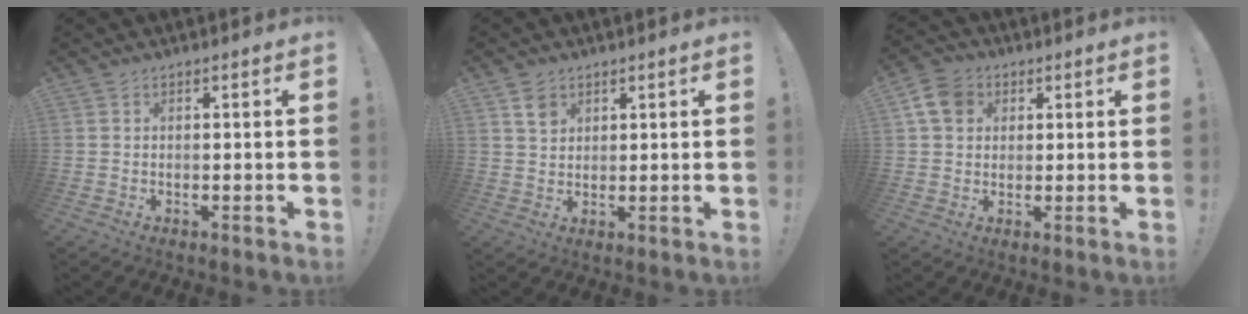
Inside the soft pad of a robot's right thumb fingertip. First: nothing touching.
{"total": 4.4, "force": [2.8, 3.1, 1.6], "torque": [-0.008, -0.014, 0.049]}
{"total": 8.7, "force": [3.1, 6.9, 4.2], "torque": [-0.075, 0.000, 0.063]}